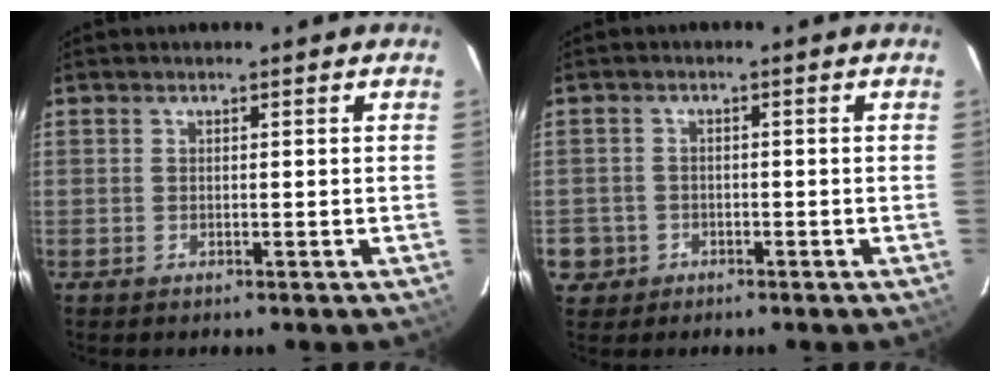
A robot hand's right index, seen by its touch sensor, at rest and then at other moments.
{"total": 4.7, "force": [-1.6, 4.4, 0.7], "torque": [-0.029, 0.020, -0.020]}